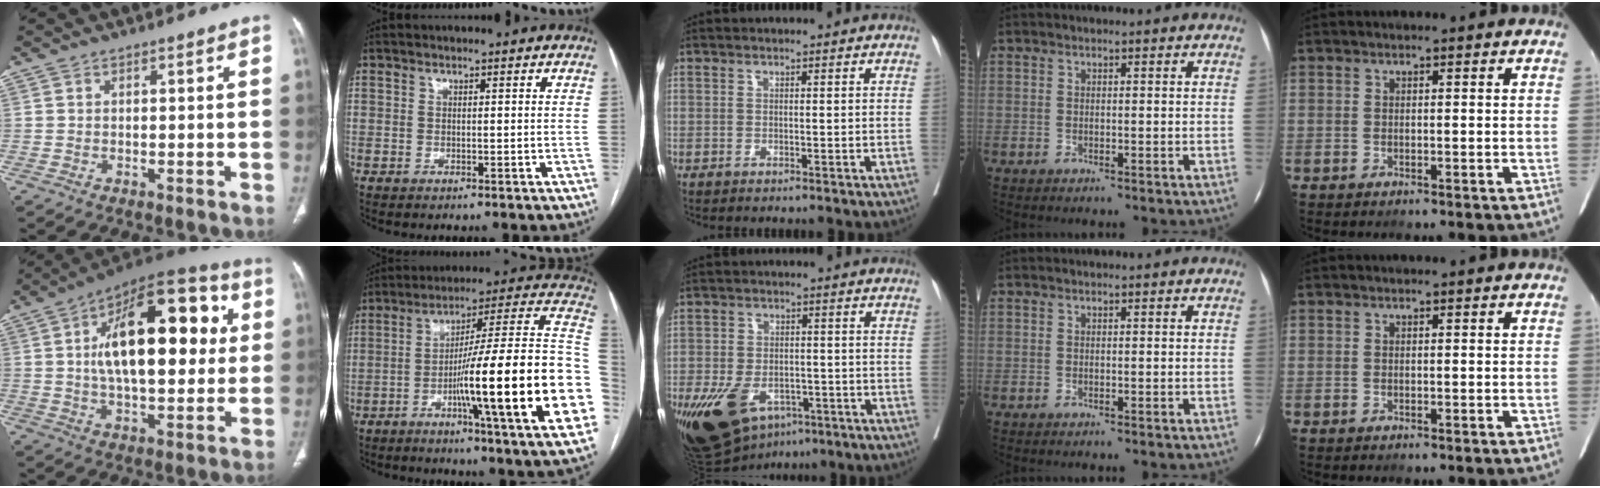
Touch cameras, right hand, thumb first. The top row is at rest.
{"thumb": {"total": 25.8, "force": [4.7, 12.3, 22.1], "torque": [-0.313, 0.017, 0.063]}, "index": {"total": 27.4, "force": [-6.2, -0.1, 26.7], "torque": [-0.292, -0.001, -0.107]}, "middle": {"total": 15.1, "force": [-7.8, 8.9, 9.3], "torque": [-0.188, -0.006, -0.113]}}